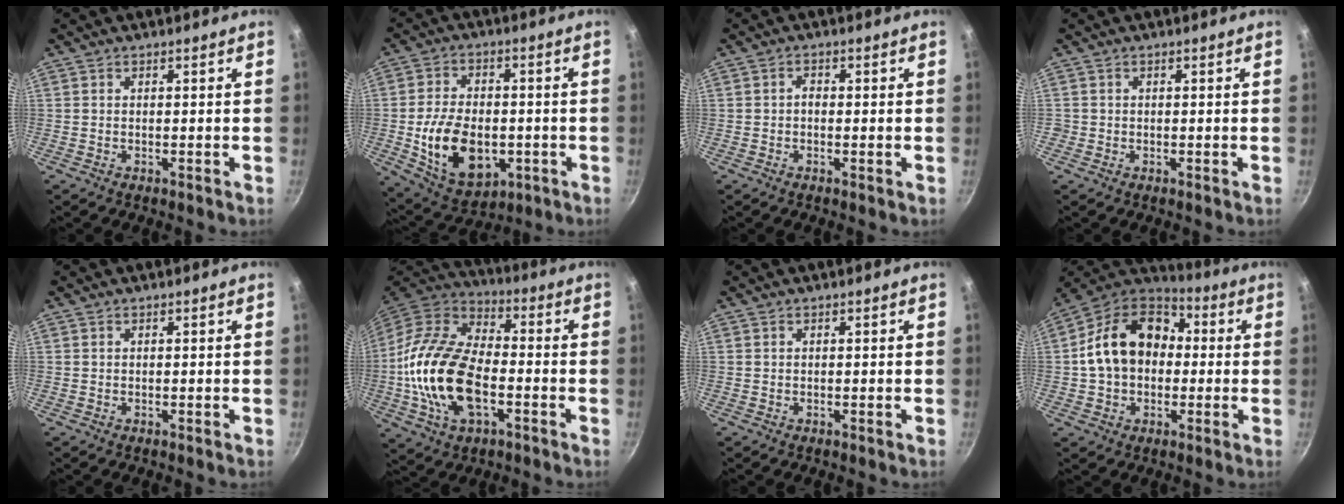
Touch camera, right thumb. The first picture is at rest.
{"total": 15.8, "force": [-3.0, 10.2, 11.7], "torque": [-0.186, 0.007, -0.032]}
{"total": 1.6, "force": [-0.3, 0.9, 1.2], "torque": [-0.025, 0.006, -0.010]}
{"total": 0.8, "force": [-0.3, 0.7, 0.1], "torque": [0.000, 0.001, -0.007]}
{"total": 0.0}
{"total": 21.8, "force": [-4.2, 12.6, 17.2], "torque": [-0.320, 0.031, -0.086]}
{"total": 0.0}
{"total": 17.5, "force": [0.8, 13.2, 11.6], "torque": [-0.173, 0.043, -0.001]}